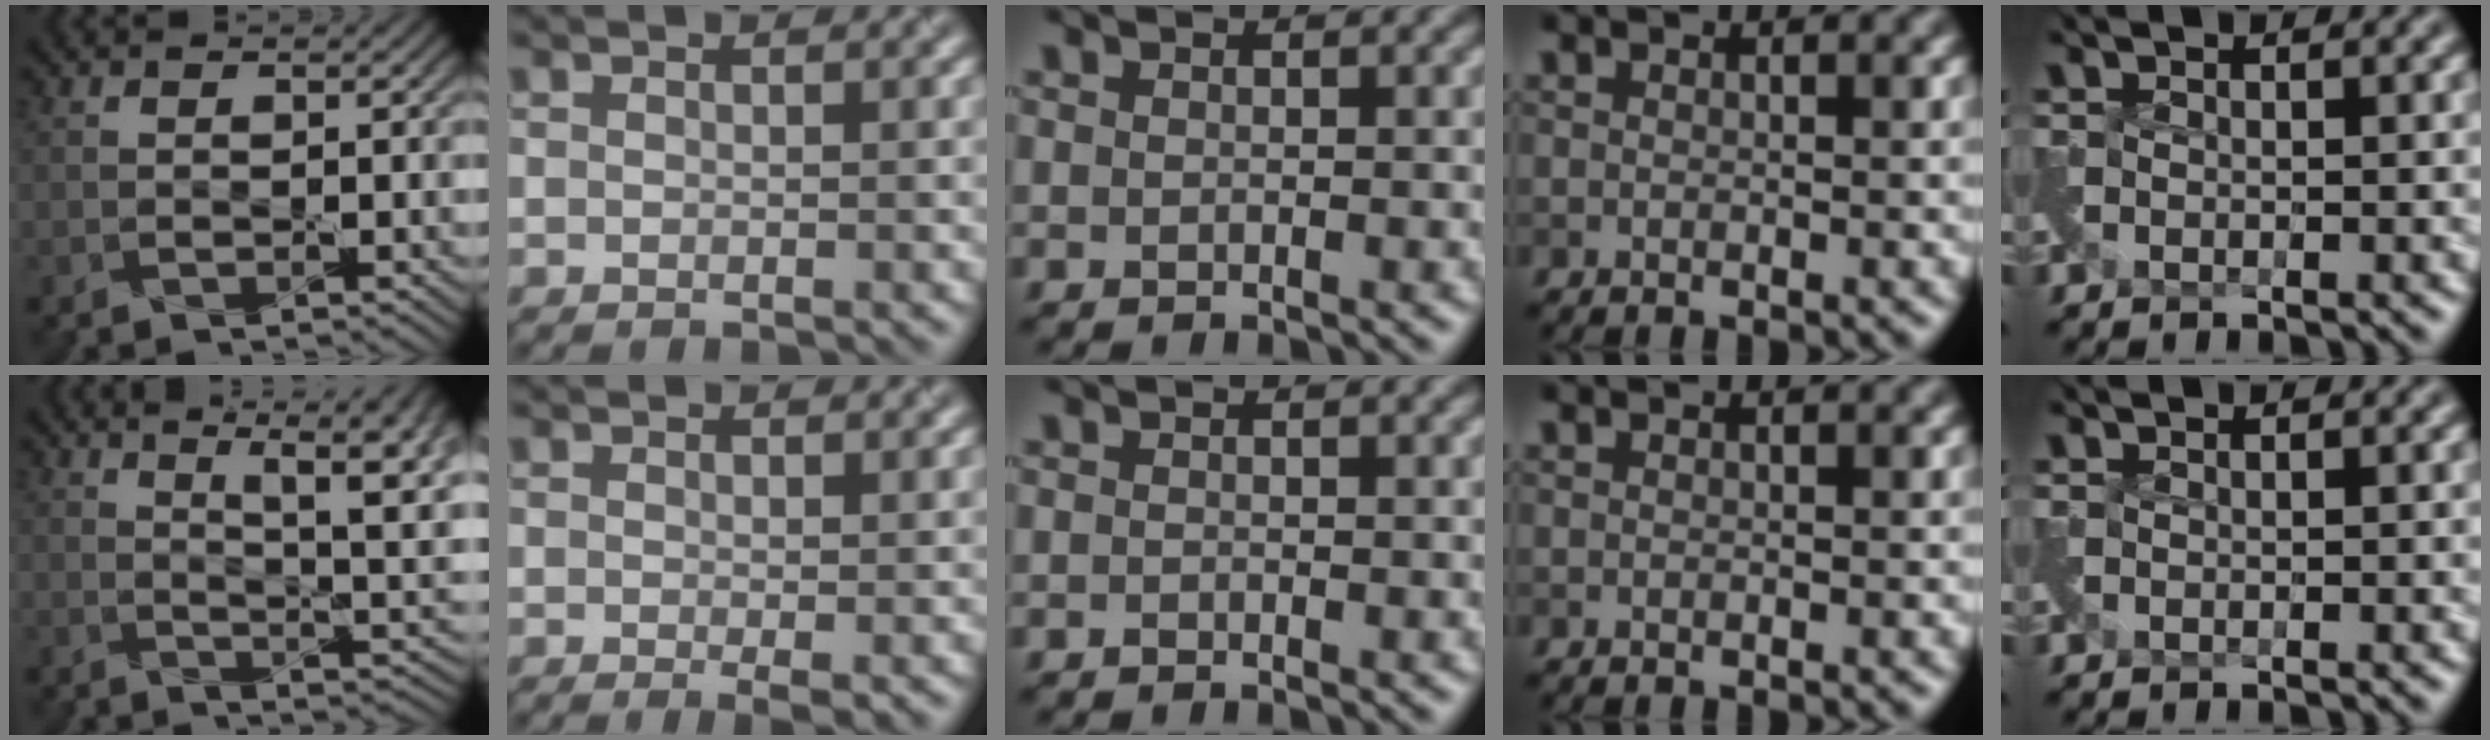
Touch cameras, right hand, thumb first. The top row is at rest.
{"thumb": {"total": 11.3, "force": [5.0, 3.7, 9.4], "torque": [-0.137, 0.016, 0.074]}, "index": {"total": 1.2, "force": [0.0, 0.2, 1.2], "torque": [-0.016, -0.010, -0.001]}}